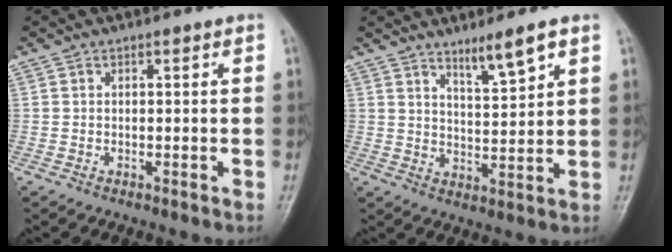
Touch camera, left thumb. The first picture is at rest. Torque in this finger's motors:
{"motor_torque": [0.01, -0.13, 0.08, -0.36, 0.10]}